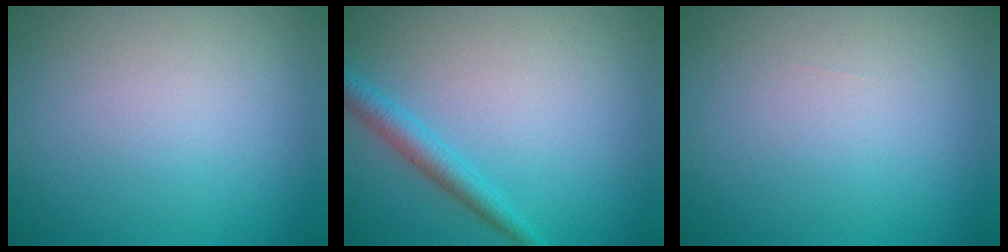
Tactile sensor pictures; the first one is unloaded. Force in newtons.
{"total": 2.2, "press": 2.2, "slide": 0.1}
{"total": 0.0}